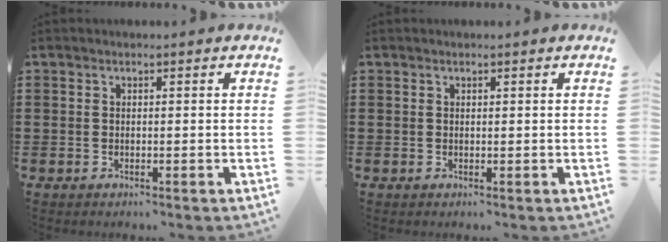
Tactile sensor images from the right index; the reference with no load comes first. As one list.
[{"total": 0.0}]